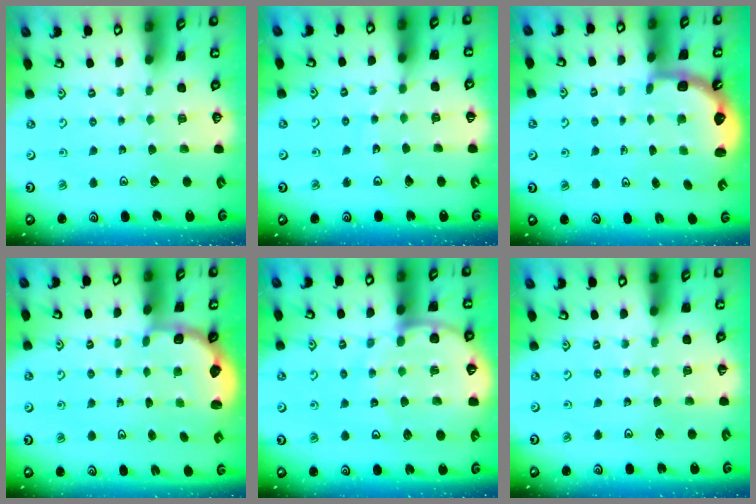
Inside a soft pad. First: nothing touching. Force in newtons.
{"total": 3.7, "press": 3.7, "slide": 0.5}
{"total": 2.6, "press": 2.2, "slide": 1.4}
{"total": 2.7, "press": 2.0, "slide": 1.9}
{"total": 10.6, "press": 10.5, "slide": 1.4}
{"total": 2.2, "press": 2.1, "slide": 0.5}